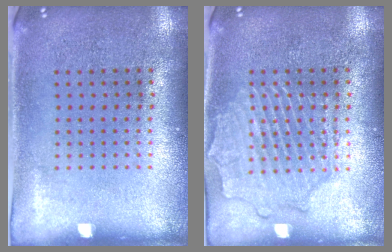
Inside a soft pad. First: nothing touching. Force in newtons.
{"total": 2.6, "press": 2.6, "slide": 0.2}